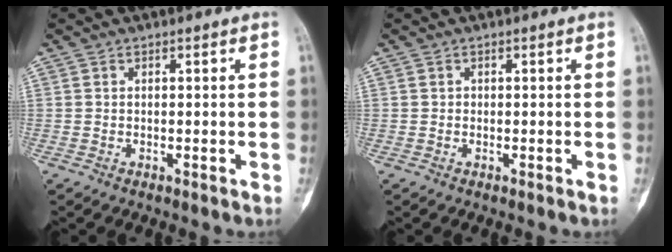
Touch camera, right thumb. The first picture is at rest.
{"total": 0.5, "force": [0.1, 0.5, 0.1], "torque": [0.005, 0.002, 0.002]}